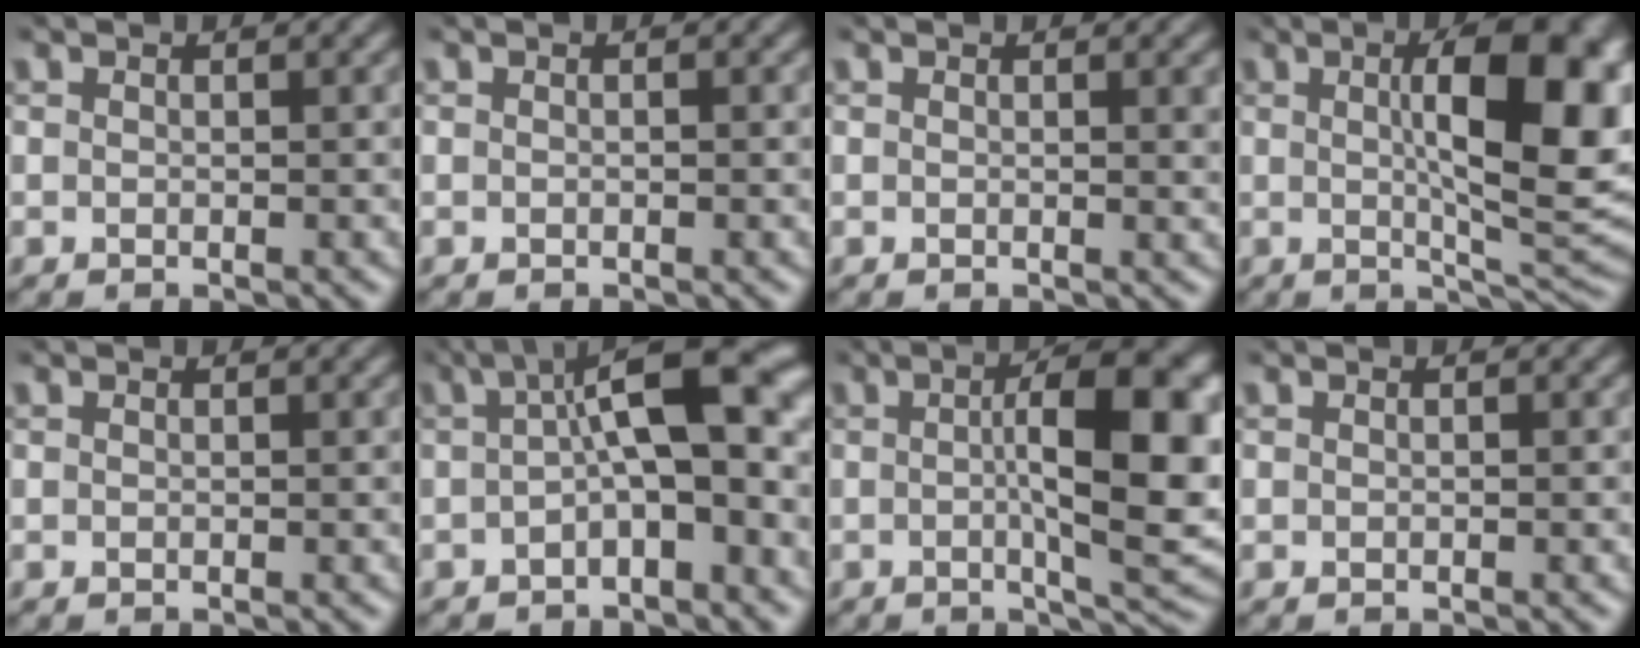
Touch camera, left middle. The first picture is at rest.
{"total": 0.0}
{"total": 1.2, "force": [0.3, 0.3, 1.2], "torque": [-0.012, 0.000, 0.003]}
{"total": 12.4, "force": [1.6, 3.7, 11.7], "torque": [-0.154, 0.005, 0.026]}
{"total": 0.0}
{"total": 8.3, "force": [0.0, 2.5, 7.9], "torque": [-0.111, 0.028, -0.013]}
{"total": 10.5, "force": [0.4, 2.7, 10.1], "torque": [-0.135, 0.002, 0.004]}
{"total": 0.0}